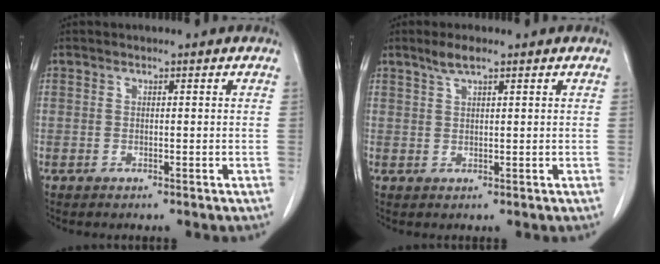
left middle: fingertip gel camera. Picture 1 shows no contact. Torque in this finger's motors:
{"motor_torque": [0.59, -0.56, -0.02, 0.01]}